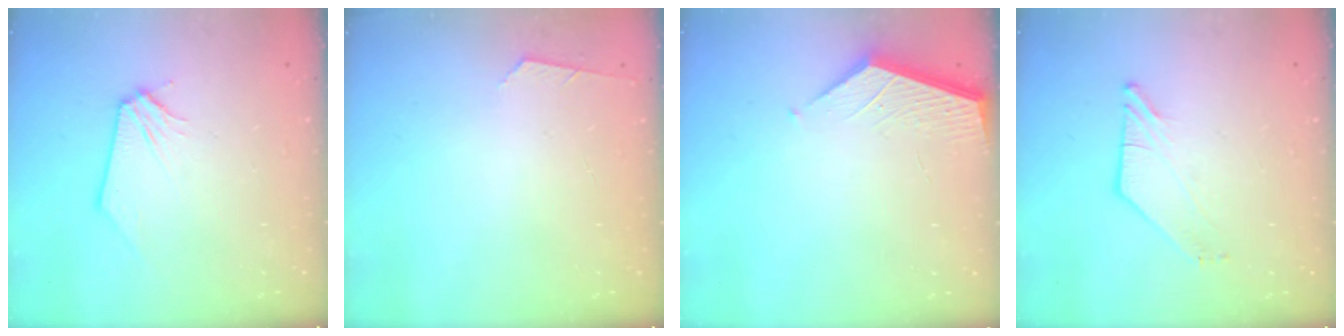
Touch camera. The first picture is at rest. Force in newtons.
{"total": 2.6, "press": 2.6, "slide": 0.4}
{"total": 2.1, "press": 2.1, "slide": 0.2}
{"total": 3.0, "press": 3.0, "slide": 0.3}